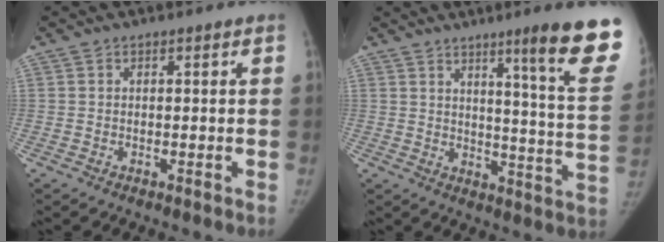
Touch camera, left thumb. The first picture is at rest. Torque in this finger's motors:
{"motor_torque": [1.24, 0.01, 1.68, -1.09, 0.32]}